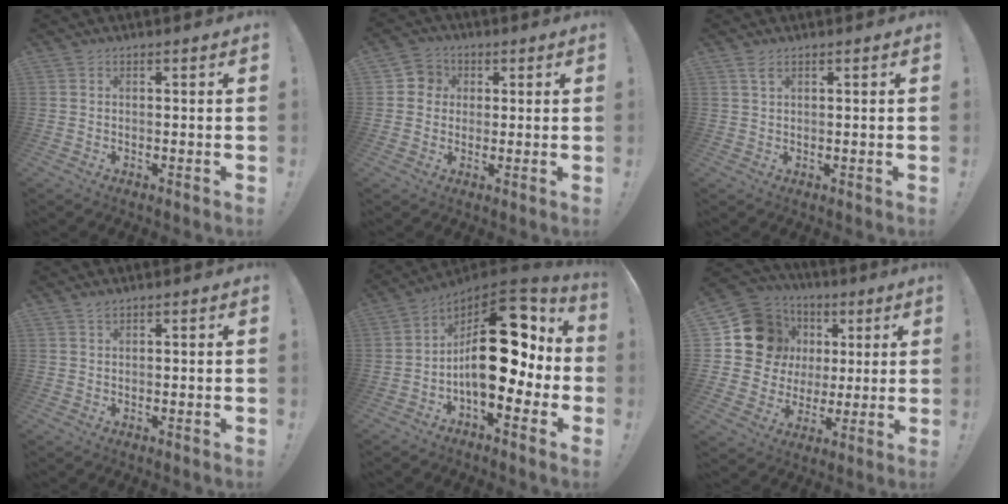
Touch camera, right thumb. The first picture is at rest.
{"total": 5.3, "force": [0.5, 5.1, 1.4], "torque": [-0.024, 0.006, 0.010]}
{"total": 2.2, "force": [1.2, 0.5, 1.8], "torque": [-0.029, -0.001, 0.020]}
{"total": 1.2, "force": [1.0, 0.4, 0.5], "torque": [-0.005, -0.001, 0.017]}
{"total": 21.8, "force": [1.2, 11.6, 18.4], "torque": [-0.281, 0.001, 0.032]}
{"total": 17.2, "force": [4.8, 15.1, 6.8], "torque": [-0.091, -0.012, 0.121]}